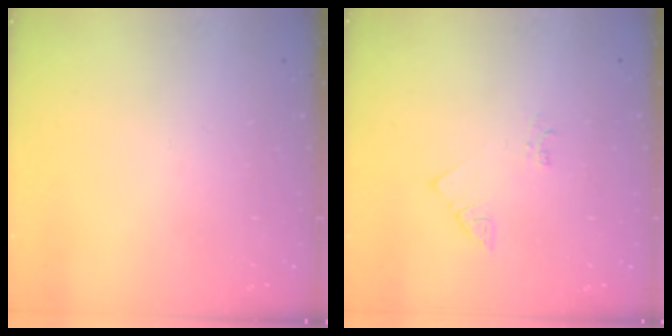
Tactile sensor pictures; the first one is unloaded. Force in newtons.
{"total": 2.5, "press": 2.5, "slide": 0.5}